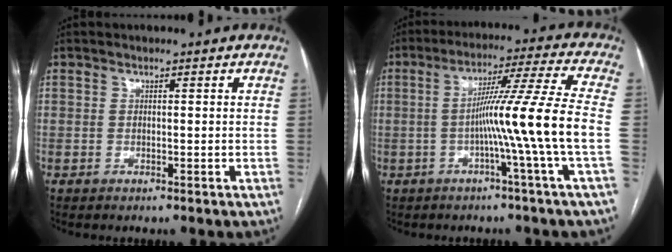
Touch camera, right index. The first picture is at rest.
{"total": 12.0, "force": [-2.6, -3.2, 11.3], "torque": [-0.185, 0.003, -0.047]}